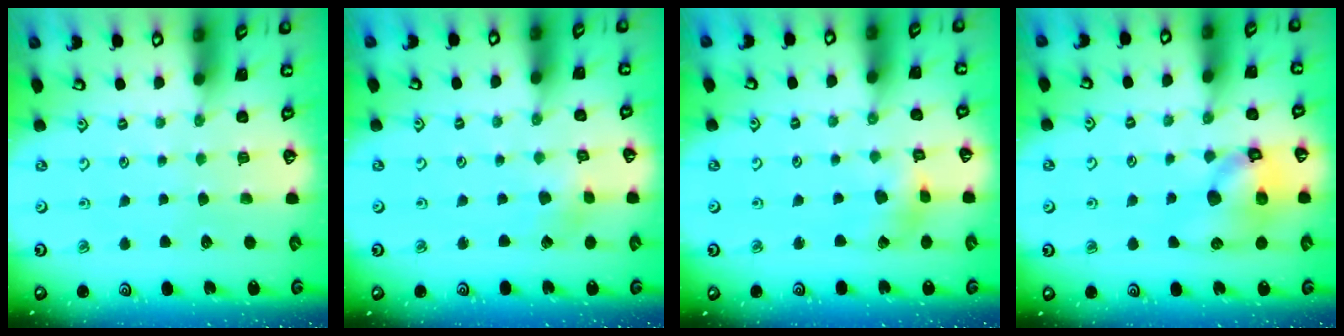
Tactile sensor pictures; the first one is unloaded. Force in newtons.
{"total": 2.0, "press": 1.9, "slide": 0.3}
{"total": 4.1, "press": 4.1, "slide": 0.5}
{"total": 12.9, "press": 12.8, "slide": 1.8}